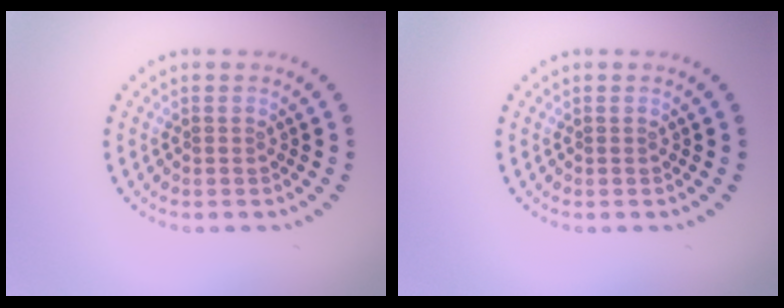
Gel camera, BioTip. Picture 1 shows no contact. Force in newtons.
{"total": 0.0}